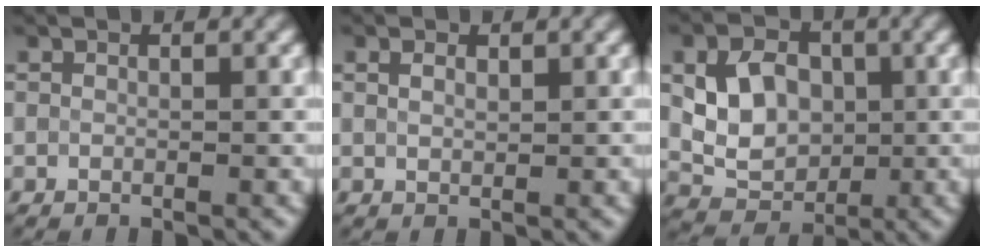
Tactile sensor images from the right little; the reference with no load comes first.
{"total": 1.3, "force": [0.7, 0.7, 0.8], "torque": [-0.015, 0.007, 0.012]}
{"total": 5.2, "force": [0.6, 4.1, 3.2], "torque": [-0.061, 0.001, 0.014]}